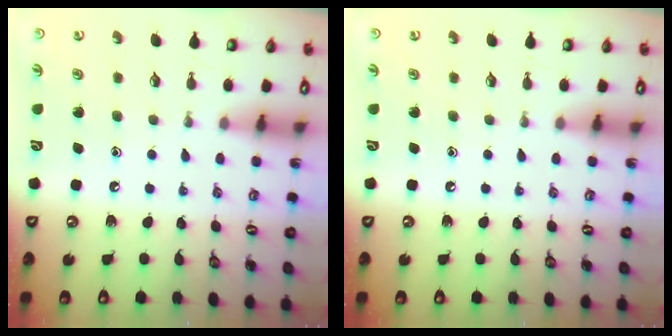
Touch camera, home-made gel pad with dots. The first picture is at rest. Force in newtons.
{"total": 0.0}